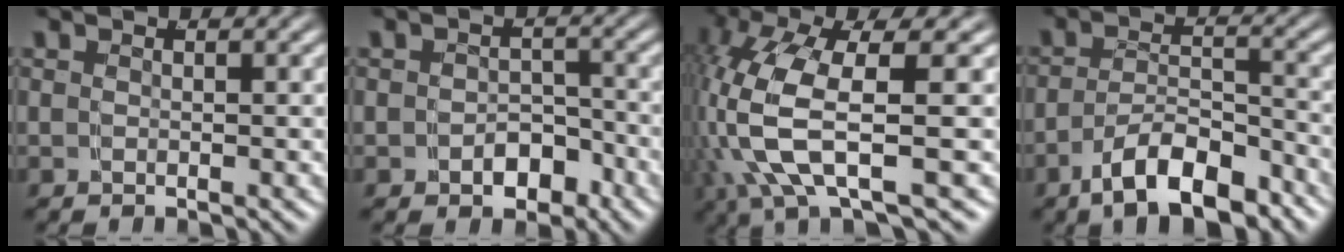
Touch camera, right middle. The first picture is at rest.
{"total": 3.7, "force": [-2.1, 2.7, 1.2], "torque": [-0.004, -0.006, -0.033]}
{"total": 8.6, "force": [-0.2, 3.9, 7.7], "torque": [-0.178, -0.027, 0.013]}
{"total": 6.9, "force": [-5.1, 2.9, 3.8], "torque": [-0.050, -0.006, -0.082]}